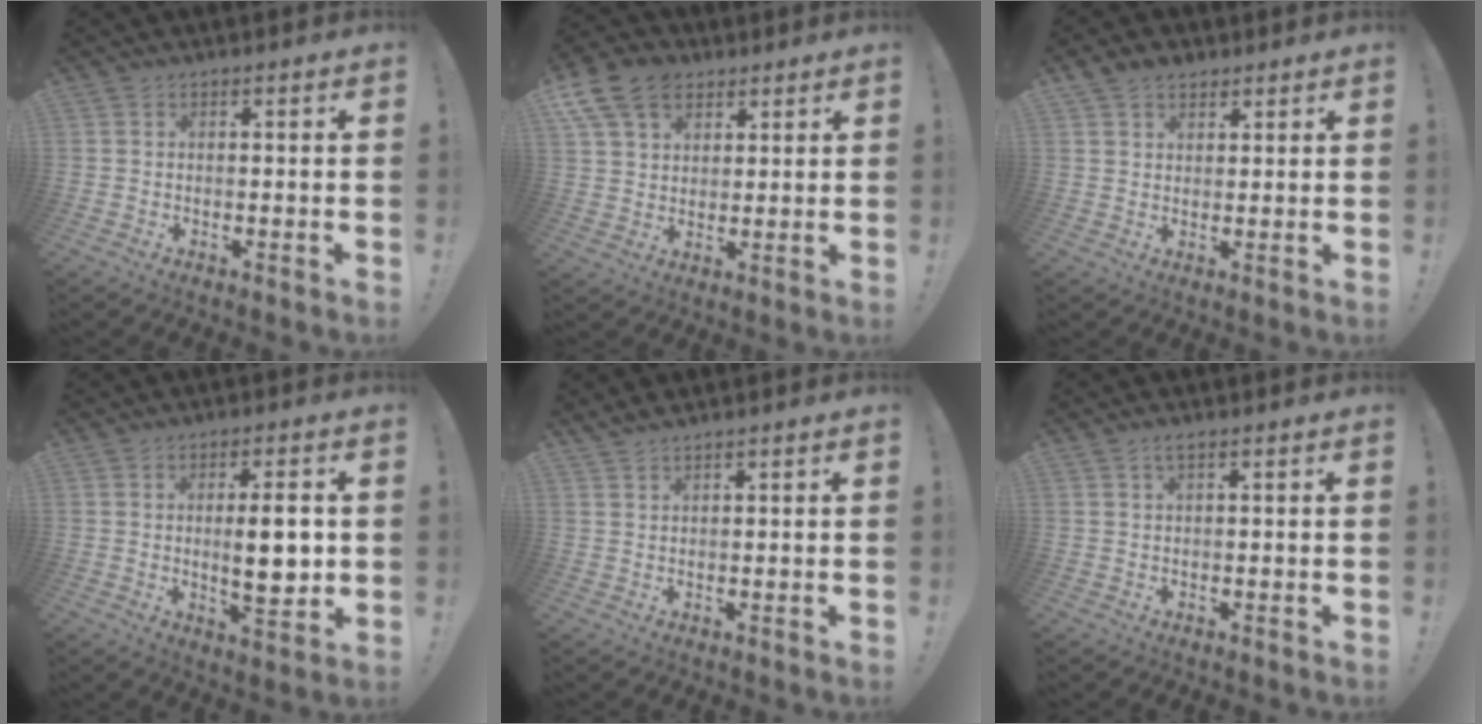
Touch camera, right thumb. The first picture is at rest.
{"total": 13.3, "force": [6.9, 9.4, 6.5], "torque": [-0.108, -0.024, 0.138]}
{"total": 4.7, "force": [3.1, 3.2, 1.5], "torque": [-0.025, -0.010, 0.058]}
{"total": 10.4, "force": [0.3, 2.9, 9.9], "torque": [-0.140, -0.011, 0.000]}
{"total": 1.7, "force": [1.6, 0.0, 0.6], "torque": [-0.014, -0.007, 0.030]}
{"total": 1.4, "force": [0.6, 0.2, 1.3], "torque": [-0.031, 0.003, 0.012]}